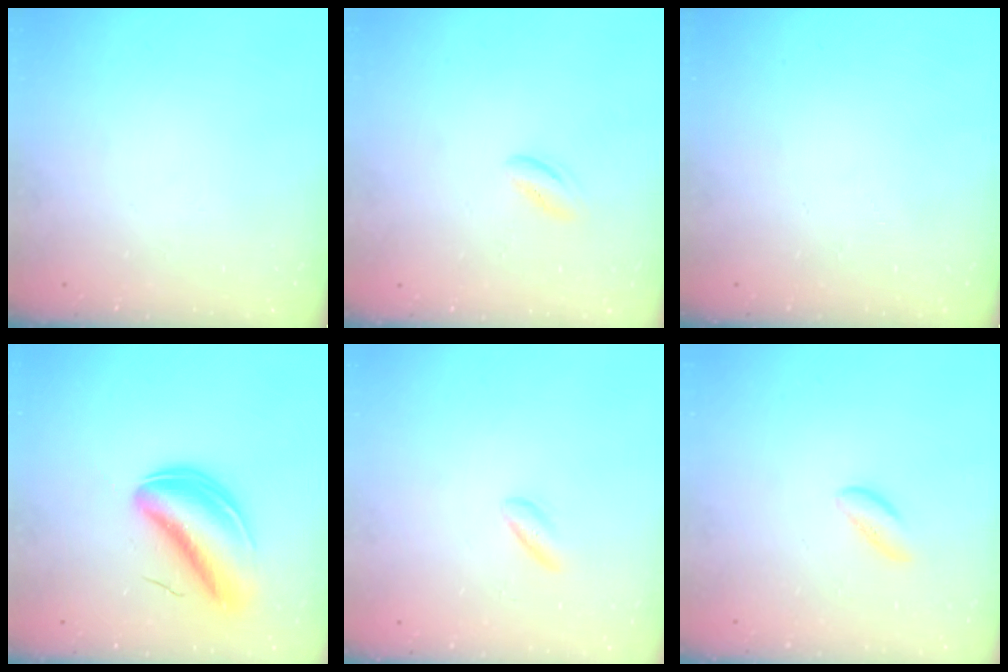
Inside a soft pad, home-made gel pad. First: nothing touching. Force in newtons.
{"total": 1.4, "press": 1.3, "slide": 0.5}
{"total": 0.0}
{"total": 7.5, "press": 7.2, "slide": 2.2}
{"total": 1.7, "press": 1.3, "slide": 1.1}
{"total": 1.3, "press": 1.2, "slide": 0.4}